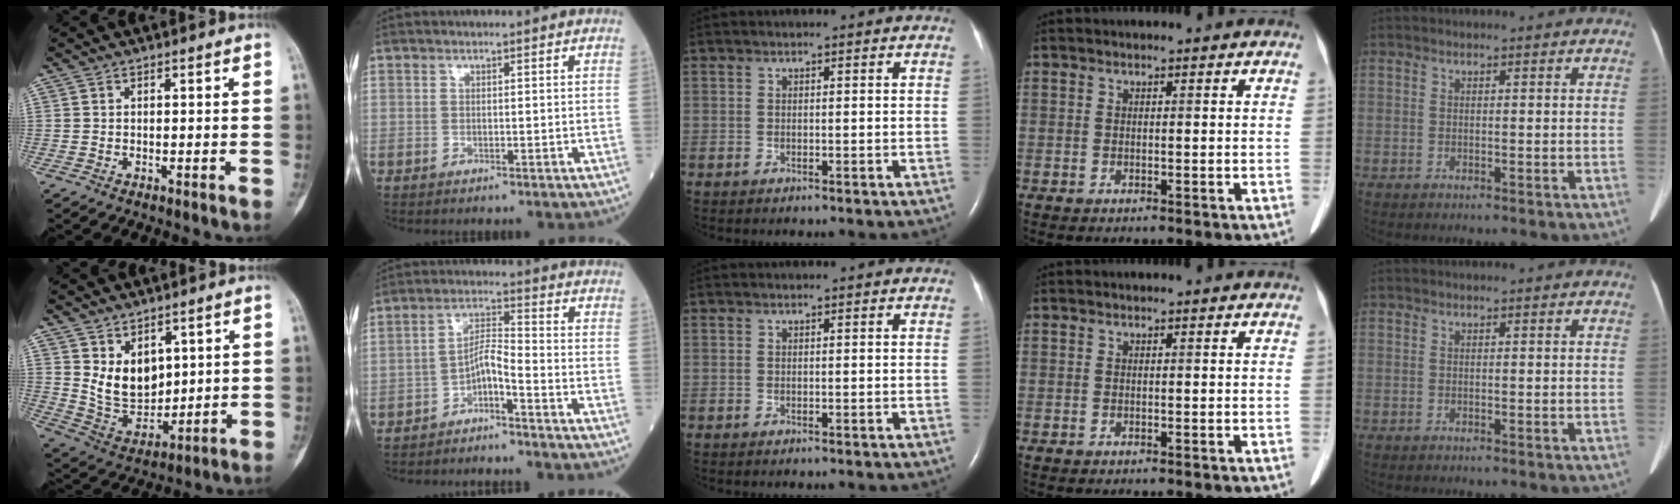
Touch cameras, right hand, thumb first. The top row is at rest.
{"thumb": {"total": 9.9, "force": [3.5, 6.9, 6.0], "torque": [-0.070, -0.040, 0.089]}, "index": {"total": 4.3, "force": [-3.0, 0.6, 3.0], "torque": [-0.056, 0.010, -0.056]}}